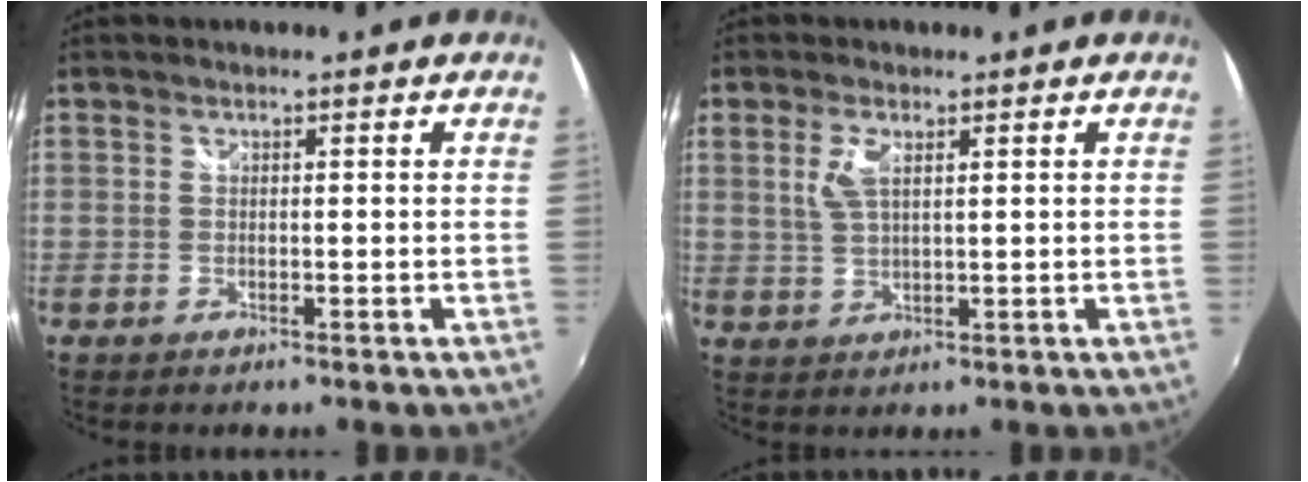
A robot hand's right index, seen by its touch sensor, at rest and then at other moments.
{"total": 3.9, "force": [1.5, 1.5, 3.3], "torque": [-0.066, 0.000, 0.030]}